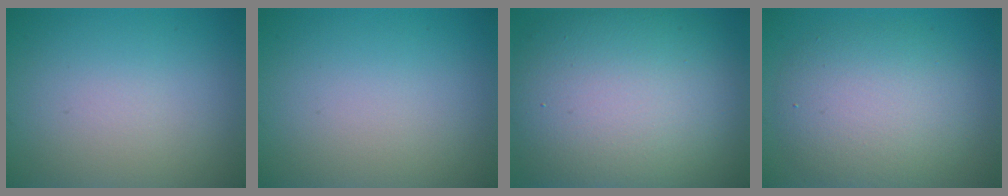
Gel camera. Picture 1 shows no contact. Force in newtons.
{"total": 0.0}
{"total": 14.2, "press": 14.2, "slide": 1.1}
{"total": 6.2, "press": 6.1, "slide": 0.5}